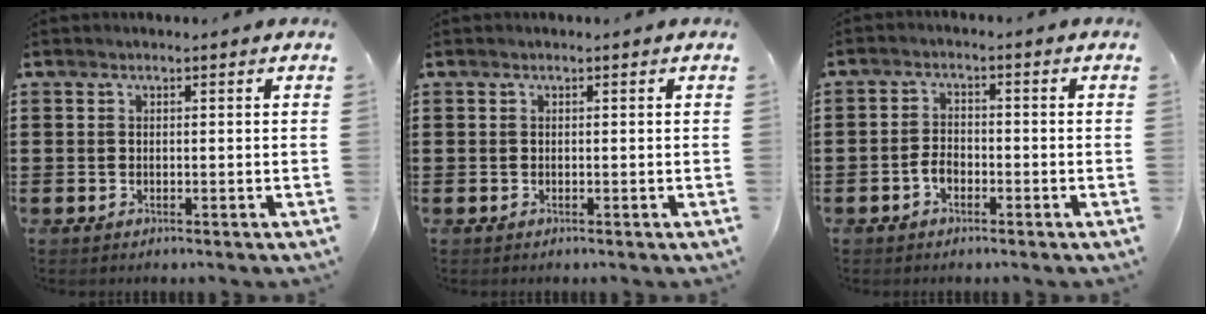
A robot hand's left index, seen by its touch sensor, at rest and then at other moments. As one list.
[{"total": 0.0}, {"total": 2.6, "force": [-1.2, 1.5, 1.7], "torque": [-0.043, 0.001, -0.026]}]